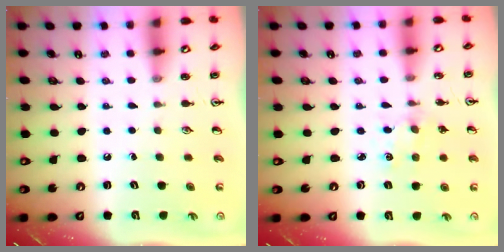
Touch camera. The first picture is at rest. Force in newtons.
{"total": 2.1, "press": 2.1, "slide": 0.4}